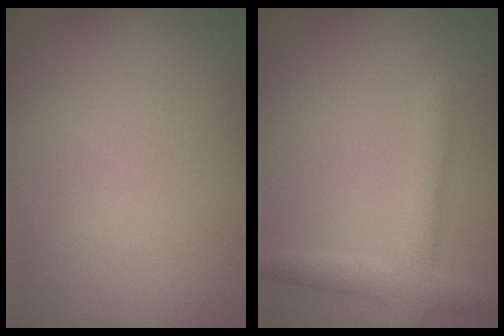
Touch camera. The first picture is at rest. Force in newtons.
{"total": 2.9, "press": 2.9, "slide": 0.2}